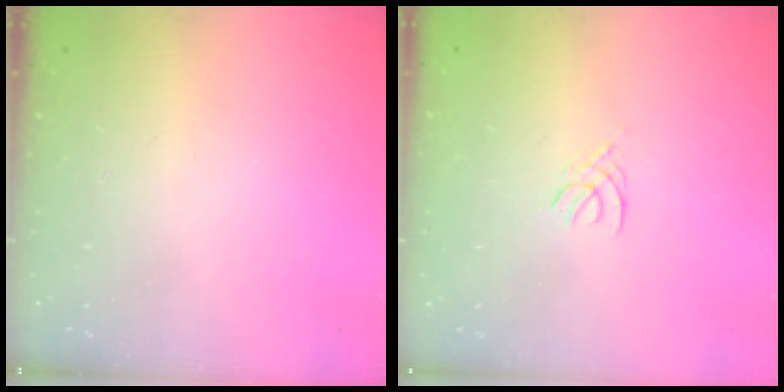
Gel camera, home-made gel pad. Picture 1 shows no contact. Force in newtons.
{"total": 2.1, "press": 2.0, "slide": 0.5}